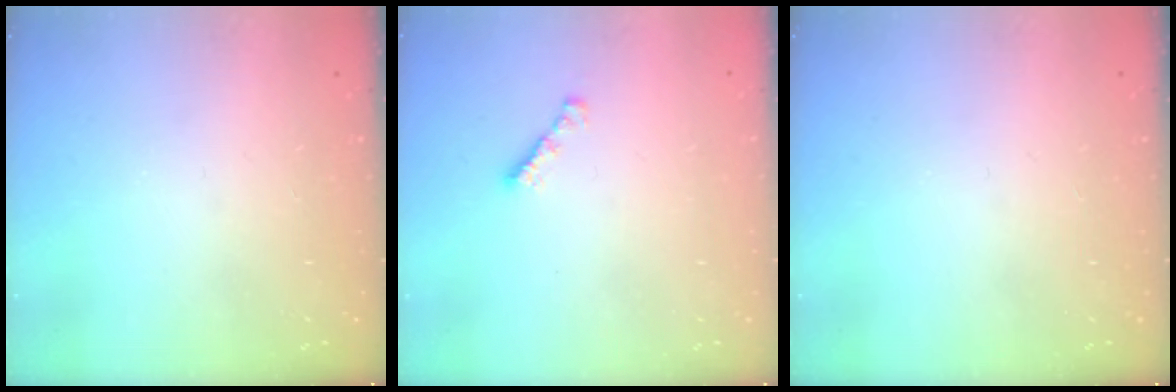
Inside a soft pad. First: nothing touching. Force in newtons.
{"total": 1.9, "press": 1.9, "slide": 0.5}
{"total": 0.0}